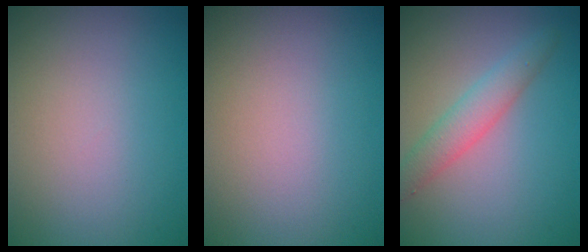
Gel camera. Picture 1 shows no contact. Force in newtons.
{"total": 0.0}
{"total": 3.0, "press": 3.0, "slide": 0.3}